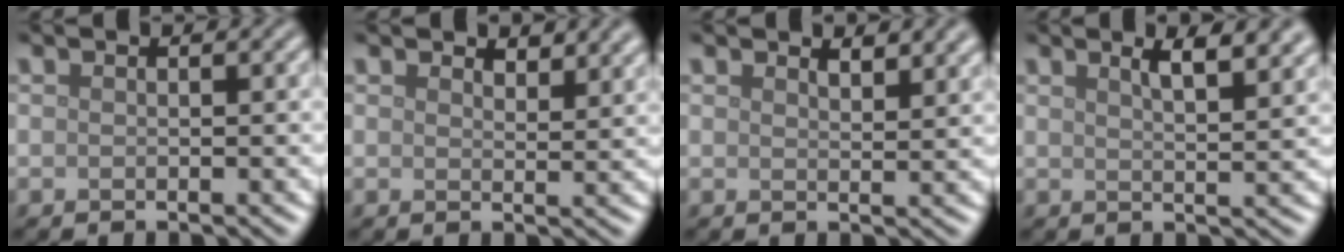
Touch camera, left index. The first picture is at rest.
{"total": 2.7, "force": [2.4, 0.7, 0.9], "torque": [-0.016, 0.000, 0.037]}
{"total": 2.2, "force": [1.8, 0.5, 1.1], "torque": [-0.012, -0.001, 0.033]}
{"total": 4.7, "force": [2.9, 1.4, 3.4], "torque": [-0.029, 0.020, 0.030]}